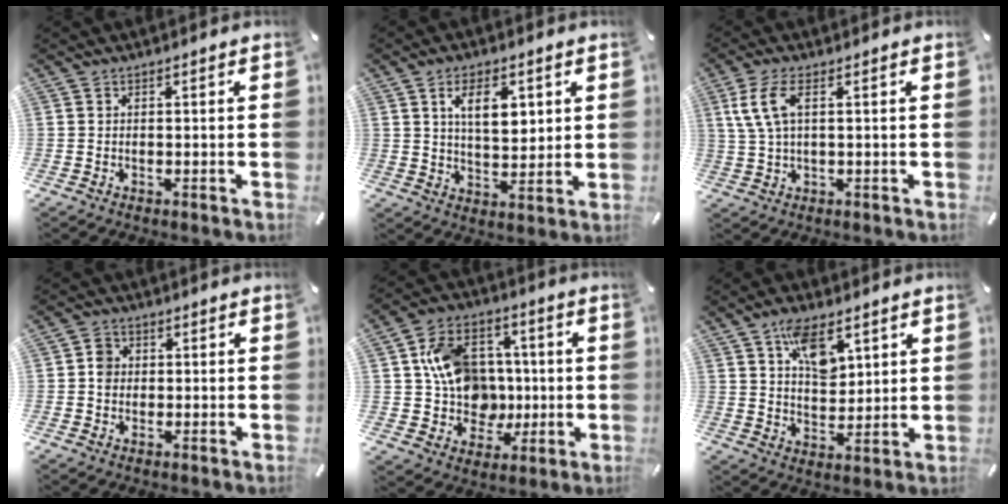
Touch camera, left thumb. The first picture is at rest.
{"total": 8.7, "force": [3.7, 4.9, 6.1], "torque": [-0.093, -0.006, 0.060]}
{"total": 6.4, "force": [2.0, 2.6, 5.5], "torque": [-0.125, -0.002, 0.033]}
{"total": 3.4, "force": [-0.1, 3.0, 1.5], "torque": [-0.020, 0.006, -0.005]}
{"total": 15.1, "force": [1.2, 13.5, 6.6], "torque": [-0.113, 0.014, 0.039]}
{"total": 9.5, "force": [4.9, 5.7, 5.8], "torque": [-0.090, -0.013, 0.088]}